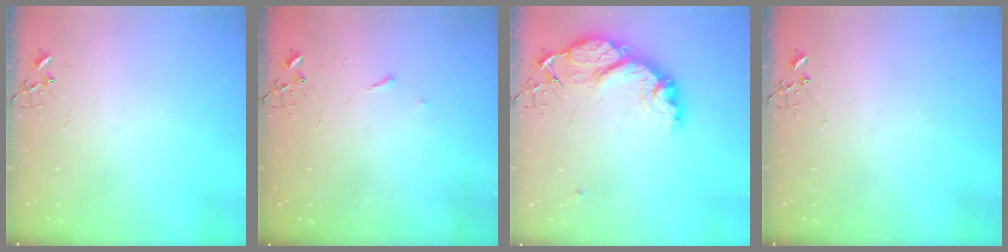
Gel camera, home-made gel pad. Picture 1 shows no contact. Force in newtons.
{"total": 2.9, "press": 2.8, "slide": 0.5}
{"total": 15.8, "press": 15.8, "slide": 1.3}
{"total": 0.0}